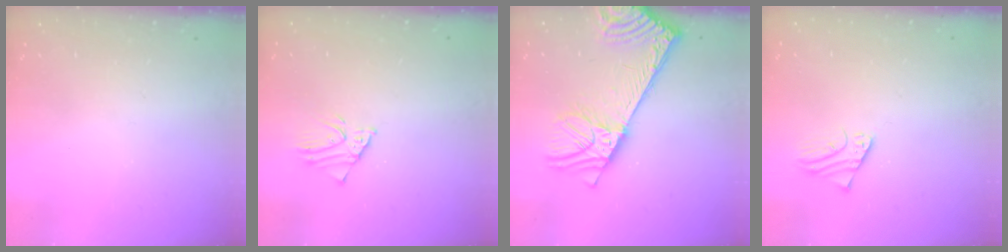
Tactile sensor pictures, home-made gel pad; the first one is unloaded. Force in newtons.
{"total": 2.5, "press": 2.5, "slide": 0.2}
{"total": 11.2, "press": 10.8, "slide": 3.0}
{"total": 1.9, "press": 1.9, "slide": 0.1}